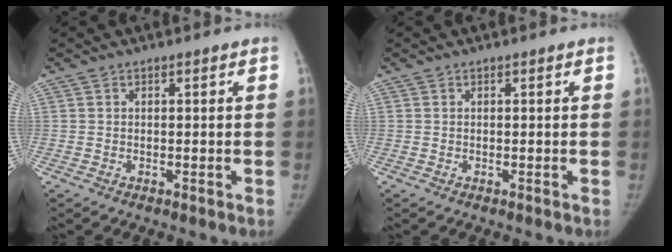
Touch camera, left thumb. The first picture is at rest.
{"total": 0.0}